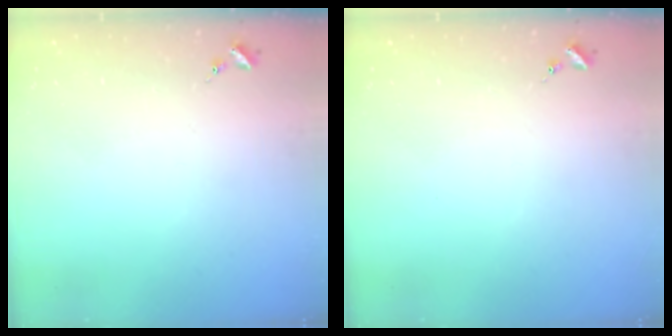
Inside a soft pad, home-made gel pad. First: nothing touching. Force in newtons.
{"total": 0.0}